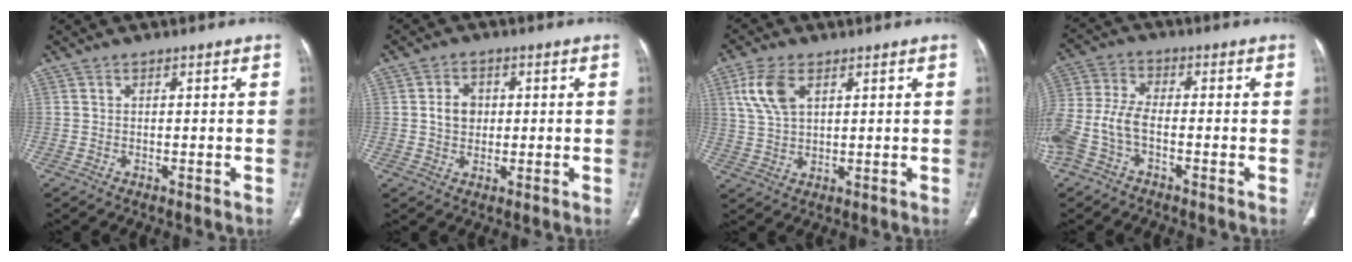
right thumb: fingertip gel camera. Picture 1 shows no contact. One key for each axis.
{"total": 4.5, "fx": 0.5, "fy": 3.7, "fz": 2.6, "tx": -0.031, "ty": 0.004, "tz": 0.006}
{"total": 7.6, "fx": 3.1, "fy": 4.1, "fz": 5.6, "tx": -0.121, "ty": -0.002, "tz": 0.066}
{"total": 10.7, "fx": -3.7, "fy": 5.6, "fz": 8.3, "tx": -0.198, "ty": 0.025, "tz": -0.078}